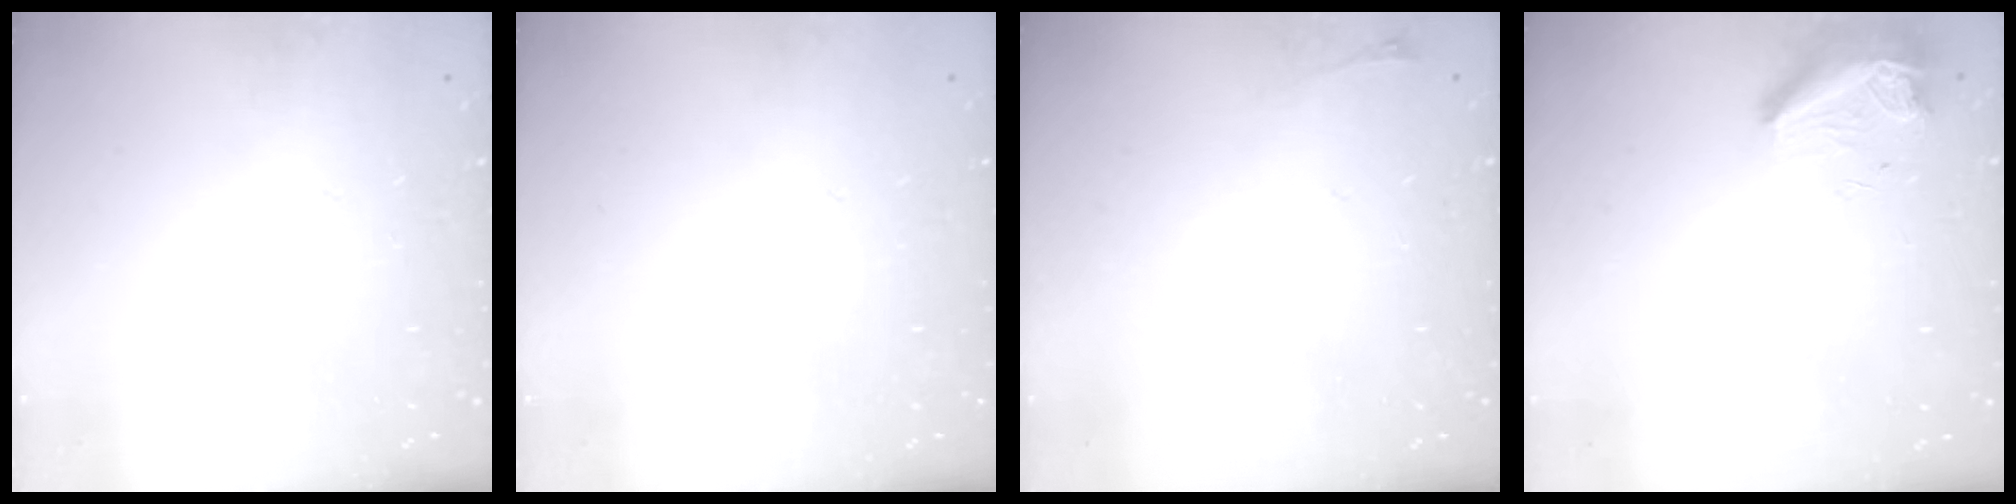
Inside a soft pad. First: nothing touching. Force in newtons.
{"total": 0.0}
{"total": 2.8, "press": 2.1, "slide": 1.9}
{"total": 8.3, "press": 8.3, "slide": 0.9}